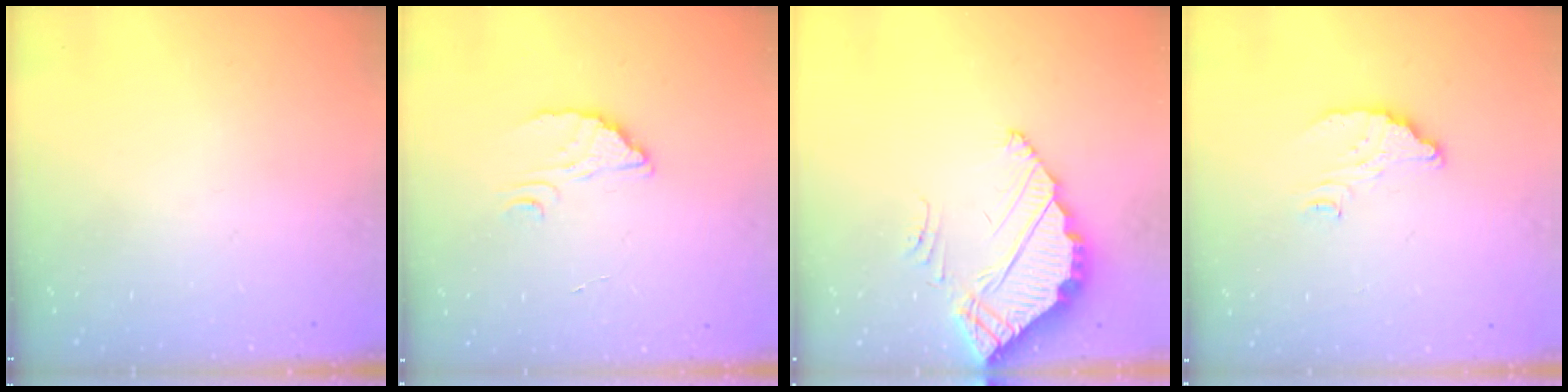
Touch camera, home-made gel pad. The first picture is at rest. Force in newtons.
{"total": 2.6, "press": 2.6, "slide": 0.1}
{"total": 3.9, "press": 3.9, "slide": 0.1}
{"total": 5.9, "press": 5.9, "slide": 0.4}